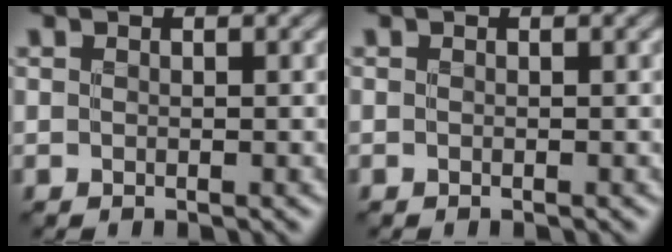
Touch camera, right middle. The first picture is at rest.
{"total": 0.0}